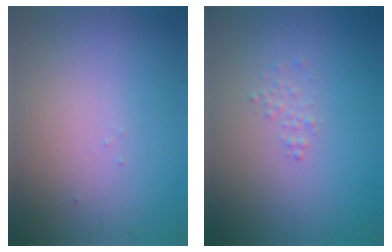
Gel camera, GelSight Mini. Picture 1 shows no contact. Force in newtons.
{"total": 0.9, "press": 0.9, "slide": 0.0}